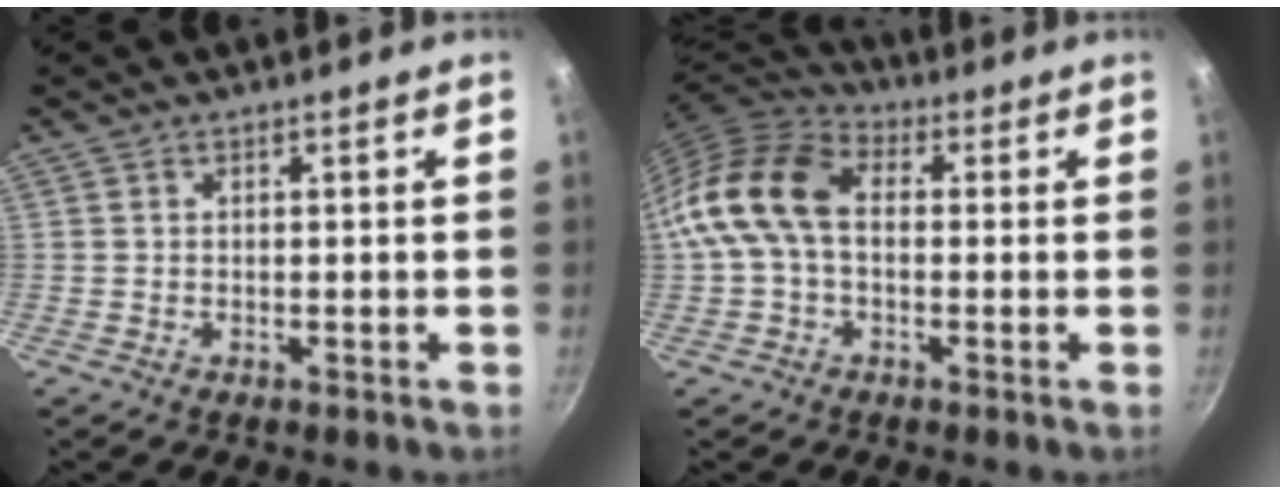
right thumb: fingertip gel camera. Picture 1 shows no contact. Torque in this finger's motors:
{"motor_torque": [-0.43, 1.19, 0.87, -0.79, 0.20]}